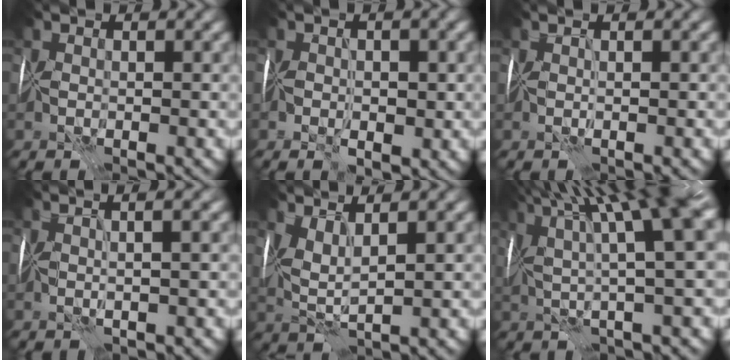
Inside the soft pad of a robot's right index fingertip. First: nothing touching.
{"total": 2.2, "force": [-0.8, 1.3, 1.6], "torque": [-0.022, -0.008, -0.014]}
{"total": 0.7, "force": [0.2, -0.6, 0.2], "torque": [0.000, 0.002, 0.003]}
{"total": 3.5, "force": [1.4, 0.9, 3.1], "torque": [-0.024, 0.025, -0.004]}
{"total": 2.8, "force": [1.5, 0.4, 2.3], "torque": [-0.057, 0.001, 0.034]}
{"total": 11.5, "force": [4.4, 1.7, 10.5], "torque": [-0.148, 0.024, 0.076]}